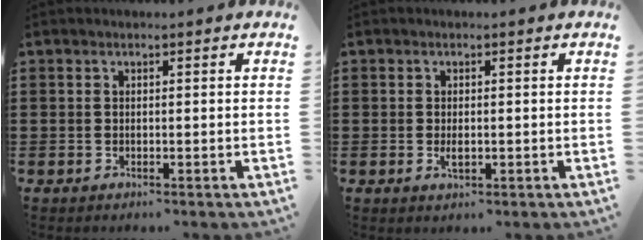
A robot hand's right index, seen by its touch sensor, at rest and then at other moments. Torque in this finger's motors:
{"motor_torque": [0.69, -0.15, 0.03, 0.07]}